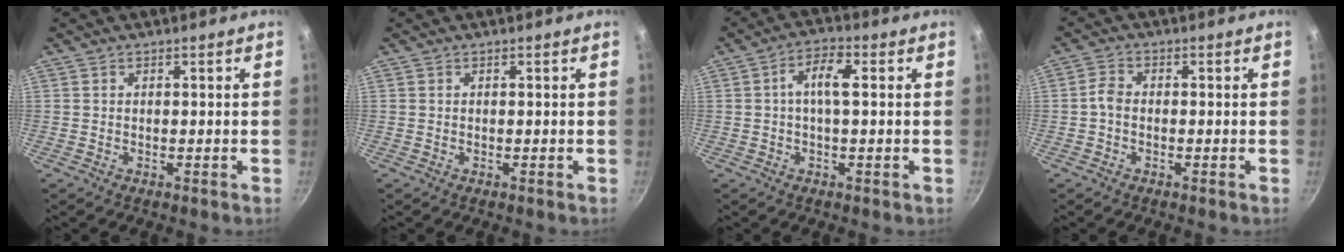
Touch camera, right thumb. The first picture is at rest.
{"total": 0.0}
{"total": 5.5, "force": [0.6, 2.0, 5.1], "torque": [-0.099, 0.018, 0.005]}
{"total": 2.5, "force": [-0.7, 1.6, 1.7], "torque": [-0.037, 0.014, -0.022]}